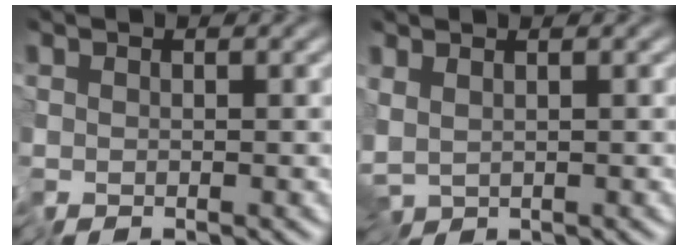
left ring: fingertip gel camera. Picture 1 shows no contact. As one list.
[{"total": 2.9, "force": [-0.8, 1.4, 2.3], "torque": [-0.044, -0.008, -0.017]}]